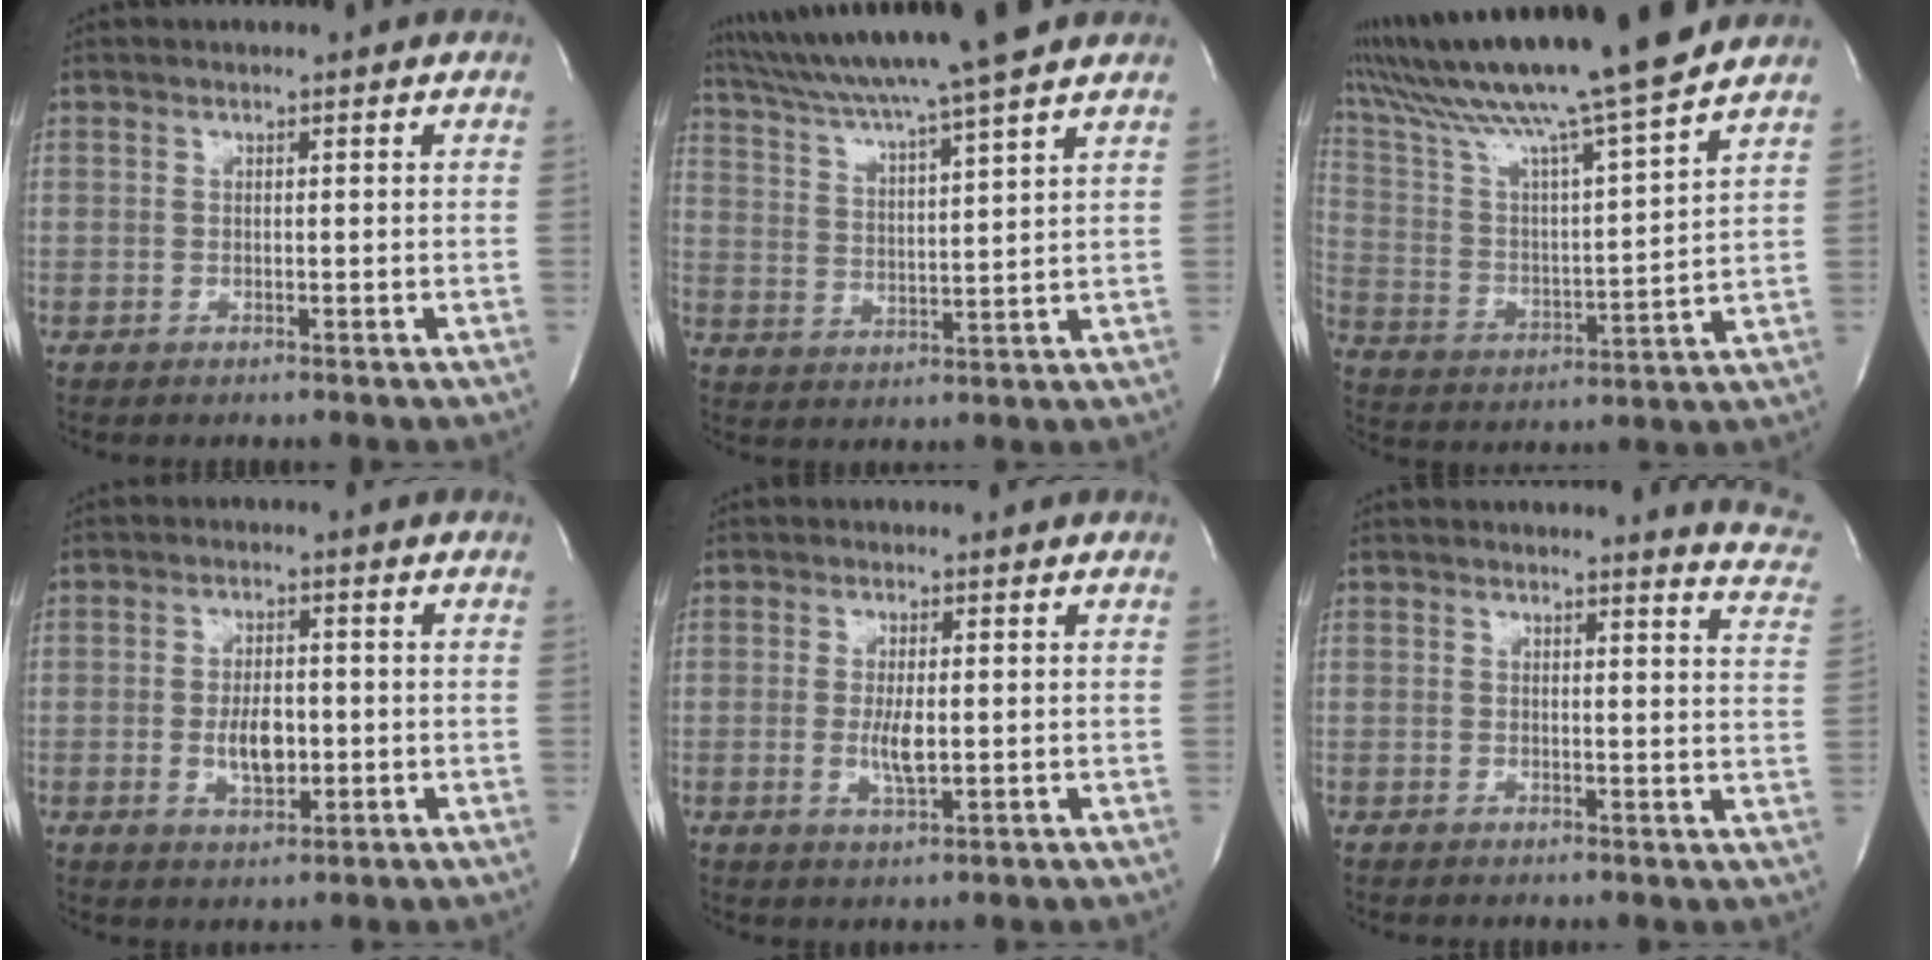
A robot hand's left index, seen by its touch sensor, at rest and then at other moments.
{"total": 16.8, "force": [14.6, -1.3, 8.2], "torque": [-0.150, 0.000, 0.233]}
{"total": 21.9, "force": [18.3, -0.9, 12.0], "torque": [-0.221, 0.000, 0.302]}
{"total": 5.3, "force": [-1.0, 2.4, 4.6], "torque": [-0.080, -0.004, -0.011]}
{"total": 3.8, "force": [-0.3, 0.9, 3.7], "torque": [-0.074, -0.009, -0.004]}
{"total": 8.3, "force": [8.1, 0.0, 1.9], "torque": [-0.005, -0.074, 0.054]}